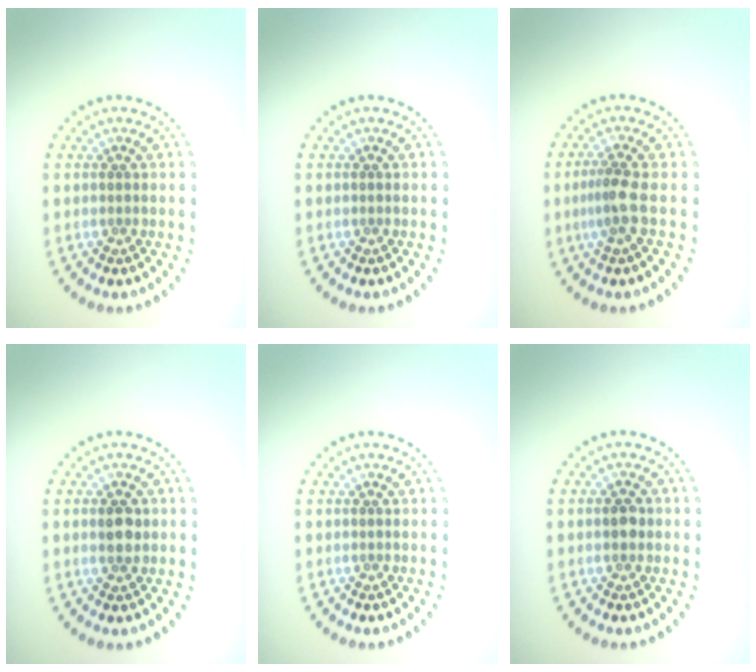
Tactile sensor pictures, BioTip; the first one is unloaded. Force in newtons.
{"total": 0.0}
{"total": 2.2, "press": 1.7, "slide": 1.5}
{"total": 1.8, "press": 1.8, "slide": 0.4}
{"total": 0.0}
{"total": 1.4, "press": 1.4, "slide": 0.1}